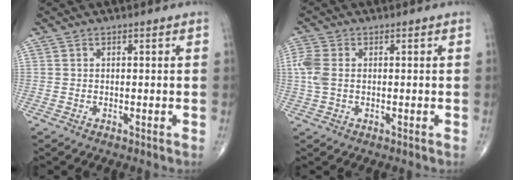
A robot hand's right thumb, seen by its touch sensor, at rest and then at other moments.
{"total": 4.7, "force": [0.2, 3.1, 3.6], "torque": [-0.112, 0.007, 0.002]}